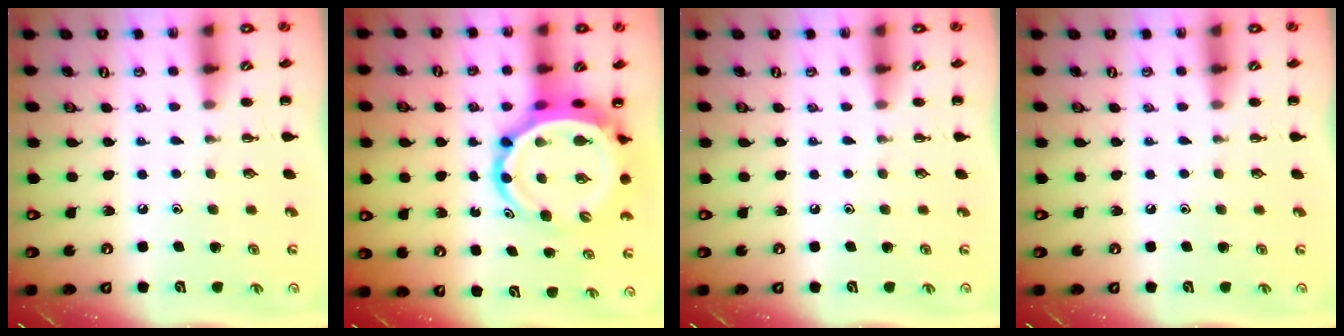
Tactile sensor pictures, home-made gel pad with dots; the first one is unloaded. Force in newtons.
{"total": 9.1, "press": 8.7, "slide": 2.5}
{"total": 0.0}
{"total": 0.0}